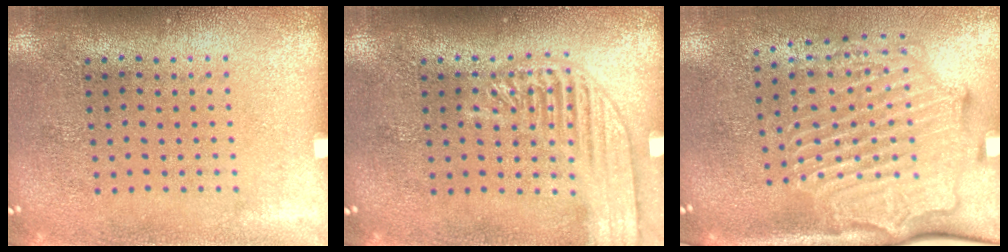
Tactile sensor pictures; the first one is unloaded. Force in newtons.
{"total": 2.8, "press": 2.8, "slide": 0.4}
{"total": 2.9, "press": 2.2, "slide": 1.9}